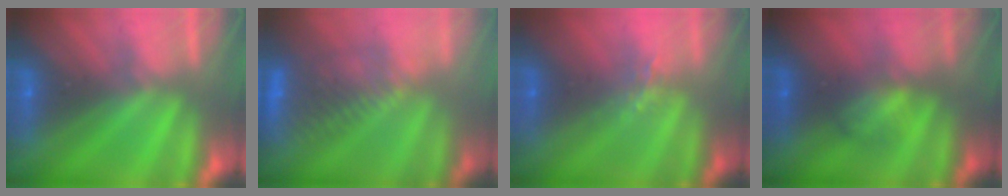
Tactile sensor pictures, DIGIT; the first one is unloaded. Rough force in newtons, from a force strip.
{"total": 5.0}
{"total": 1.4}
{"total": 2.0}